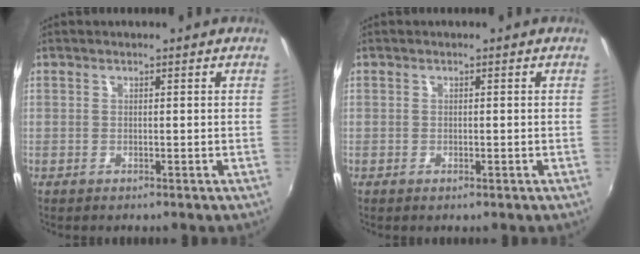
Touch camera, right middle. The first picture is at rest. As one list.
[{"total": 0.9, "force": [-0.5, 0.4, 0.7], "torque": [-0.010, -0.001, -0.007]}]